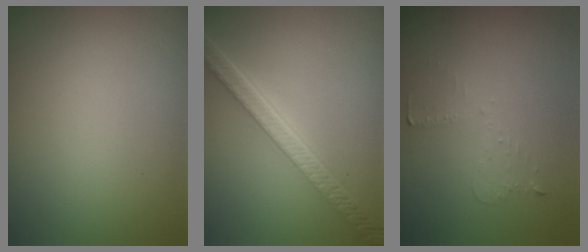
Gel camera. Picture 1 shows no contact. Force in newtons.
{"total": 5.6, "press": 4.2, "slide": 3.7}
{"total": 0.9, "press": 0.8, "slide": 0.4}